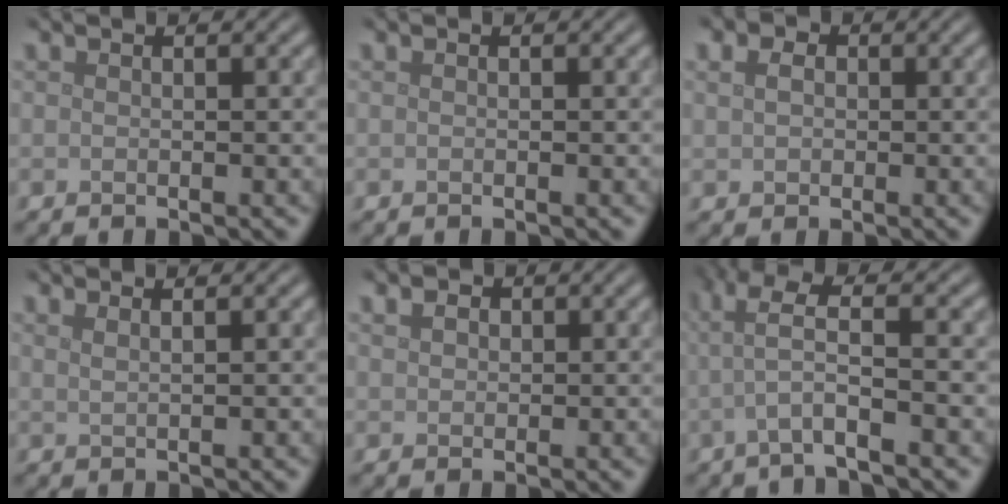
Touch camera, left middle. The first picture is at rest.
{"total": 0.0}
{"total": 3.9, "force": [1.3, 3.0, 2.0], "torque": [-0.030, 0.025, -0.003]}
{"total": 2.0, "force": [1.2, 0.9, 1.3], "torque": [0.002, -0.001, -0.005]}
{"total": 1.6, "force": [0.8, 1.2, 0.7], "torque": [-0.012, 0.011, 0.003]}
{"total": 4.0, "force": [-0.4, 0.8, 3.9], "torque": [-0.077, 0.008, -0.013]}